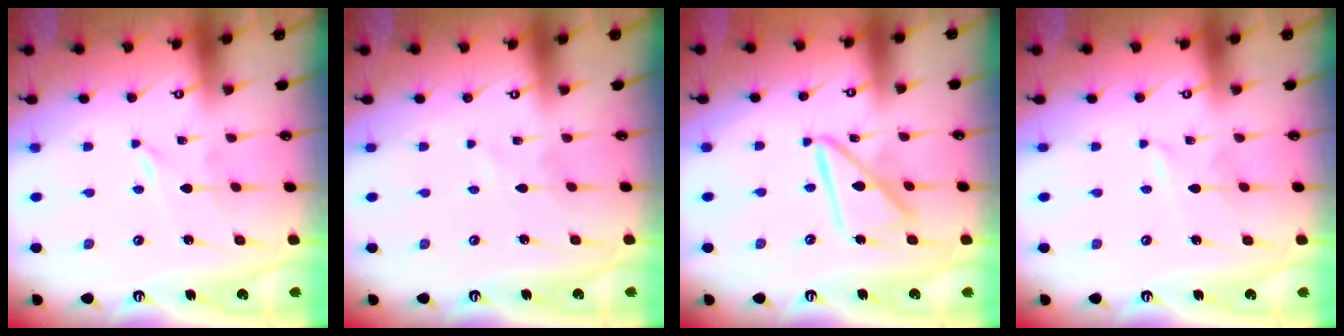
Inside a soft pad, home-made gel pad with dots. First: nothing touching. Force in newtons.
{"total": 2.2, "press": 2.2, "slide": 0.2}
{"total": 14.0, "press": 13.9, "slide": 1.5}
{"total": 2.3, "press": 2.3, "slide": 0.2}